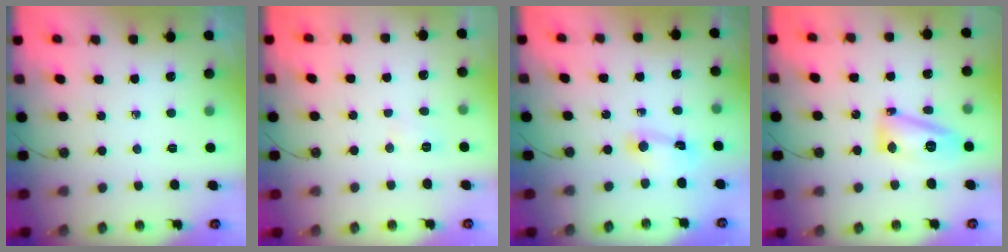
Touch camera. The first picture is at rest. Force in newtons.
{"total": 3.2, "press": 3.1, "slide": 0.7}
{"total": 2.7, "press": 2.7, "slide": 0.3}
{"total": 13.5, "press": 13.4, "slide": 1.4}